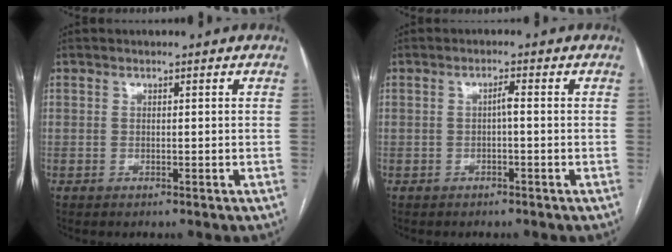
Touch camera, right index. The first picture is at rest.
{"total": 1.4, "force": [-0.2, 0.1, 1.4], "torque": [-0.022, 0.003, -0.002]}